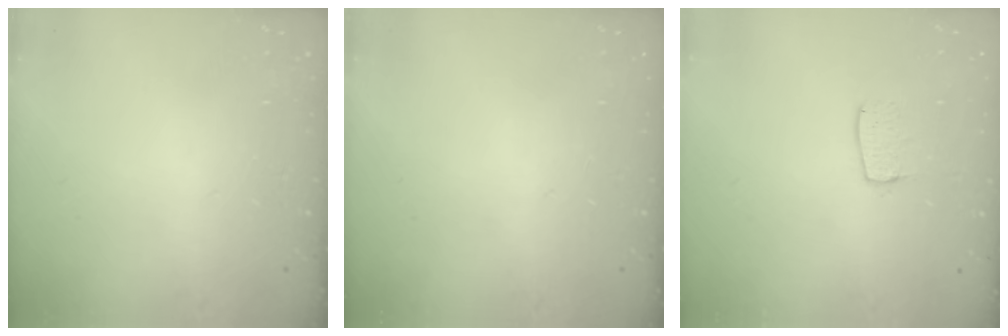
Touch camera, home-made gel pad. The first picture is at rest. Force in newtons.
{"total": 0.0}
{"total": 6.0, "press": 6.0, "slide": 0.4}